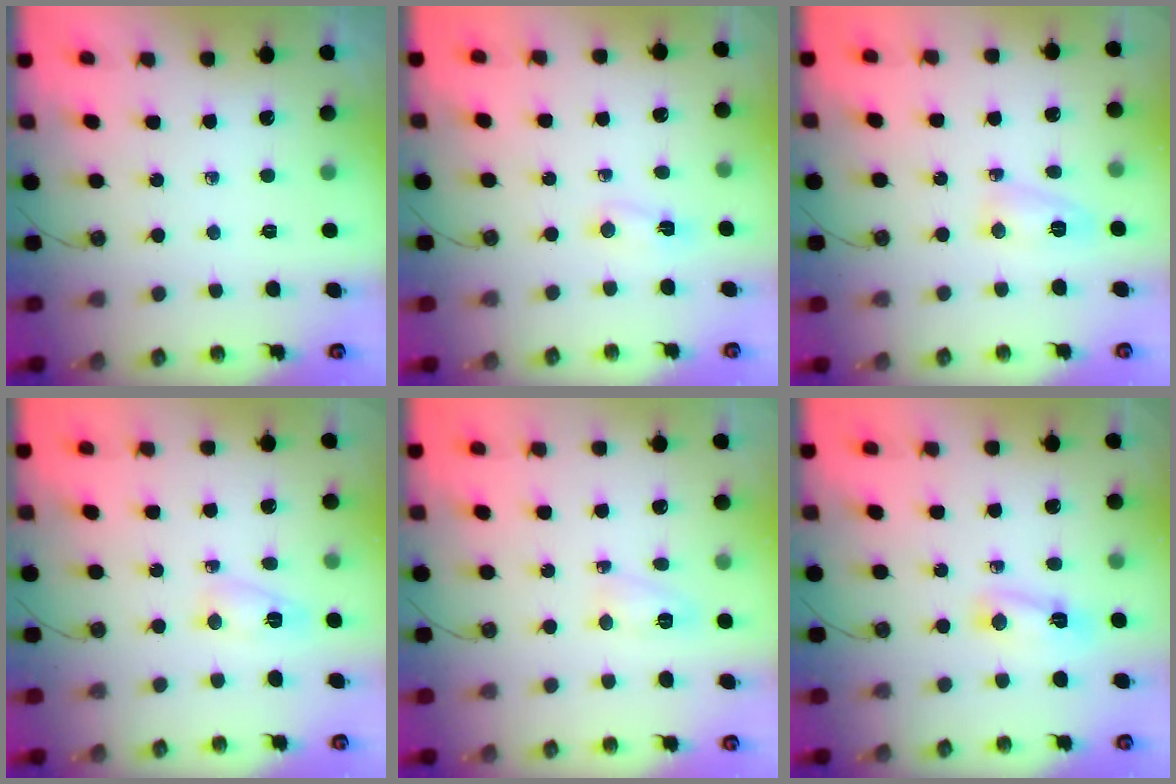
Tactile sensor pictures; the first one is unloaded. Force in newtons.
{"total": 2.4, "press": 2.4, "slide": 0.5}
{"total": 4.3, "press": 4.1, "slide": 0.9}
{"total": 3.4, "press": 3.4, "slide": 0.3}
{"total": 3.9, "press": 3.9, "slide": 0.7}
{"total": 3.9, "press": 3.8, "slide": 0.4}